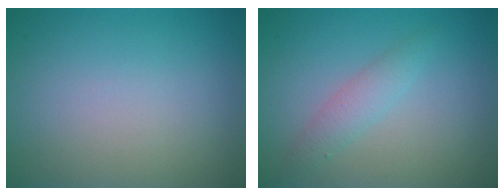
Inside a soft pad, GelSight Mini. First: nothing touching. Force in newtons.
{"total": 1.9, "press": 1.9, "slide": 0.0}